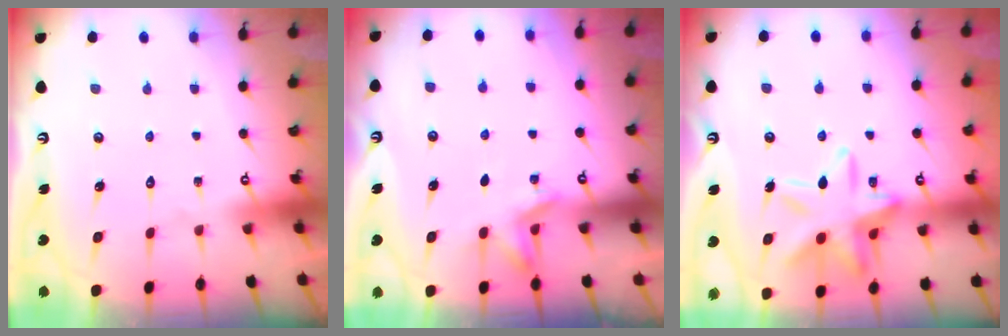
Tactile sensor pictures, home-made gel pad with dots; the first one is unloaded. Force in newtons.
{"total": 4.1, "press": 3.8, "slide": 1.5}
{"total": 16.7, "press": 16.7, "slide": 1.3}